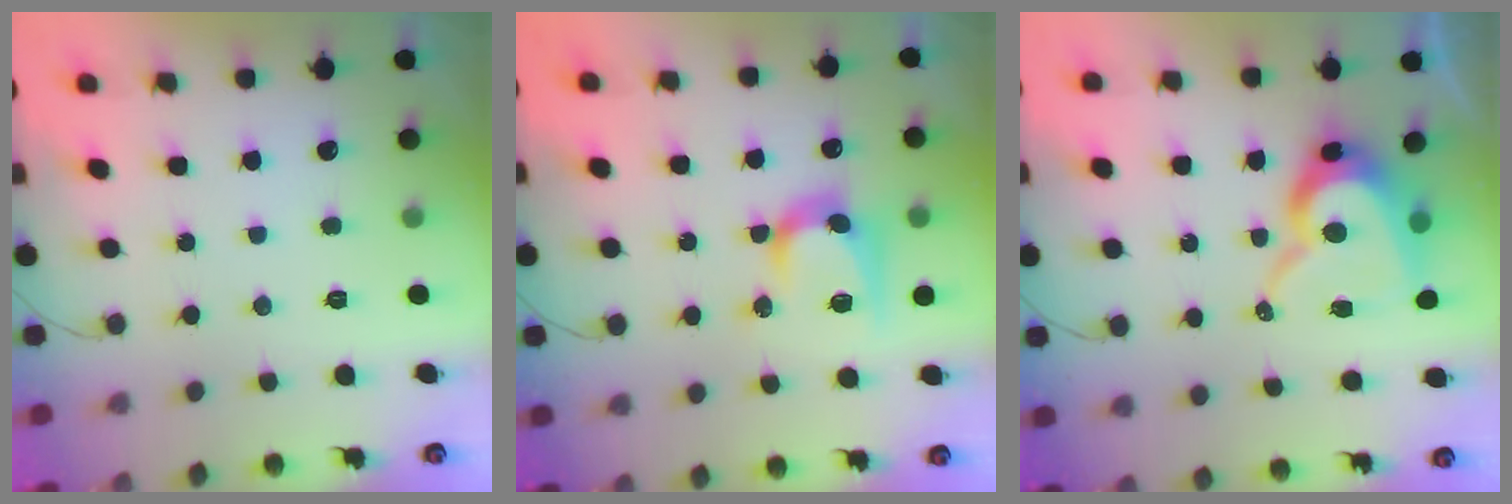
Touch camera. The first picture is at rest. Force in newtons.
{"total": 12.5, "press": 12.5, "slide": 0.7}
{"total": 12.7, "press": 12.7, "slide": 0.9}